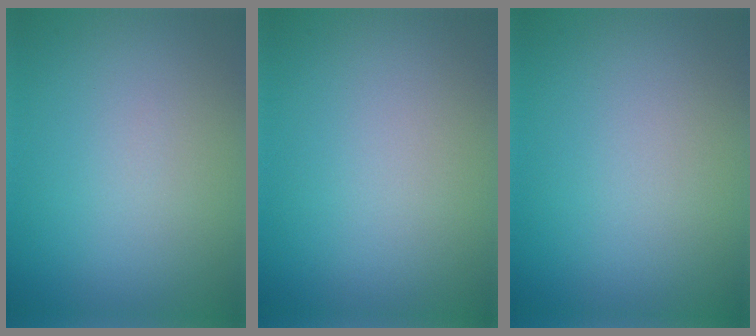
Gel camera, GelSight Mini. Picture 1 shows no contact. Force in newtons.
{"total": 0.0}
{"total": 0.0}